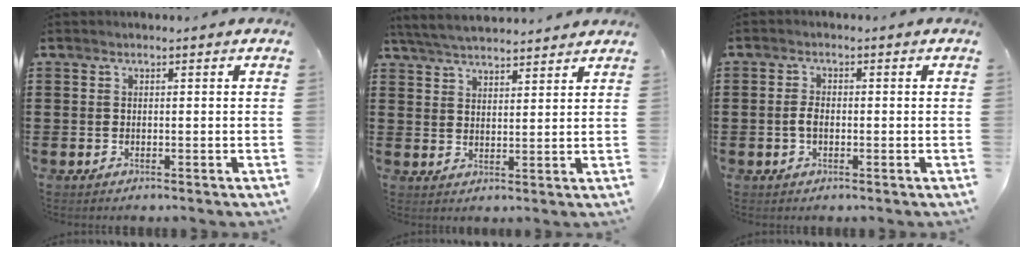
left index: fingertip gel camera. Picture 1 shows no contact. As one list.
[{"total": 4.7, "force": [4.6, 0.3, 1.1], "torque": [-0.036, -0.015, 0.083]}, {"total": 2.2, "force": [-0.4, 1.2, 1.8], "torque": [-0.052, -0.002, -0.014]}]